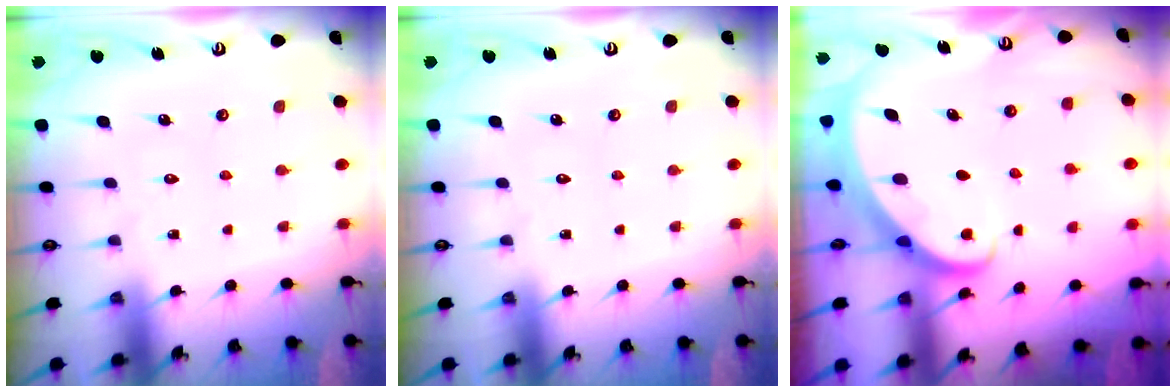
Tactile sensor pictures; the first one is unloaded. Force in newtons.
{"total": 0.0}
{"total": 2.6, "press": 2.6, "slide": 0.3}